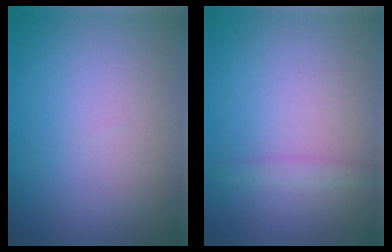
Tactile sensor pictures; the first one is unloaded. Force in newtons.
{"total": 1.3, "press": 1.3, "slide": 0.1}